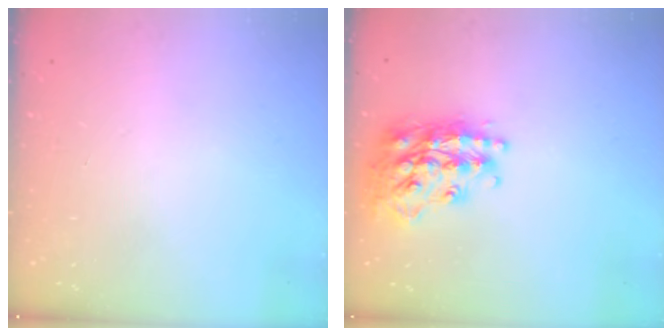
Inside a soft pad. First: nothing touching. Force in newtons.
{"total": 21.9, "press": 21.8, "slide": 1.8}